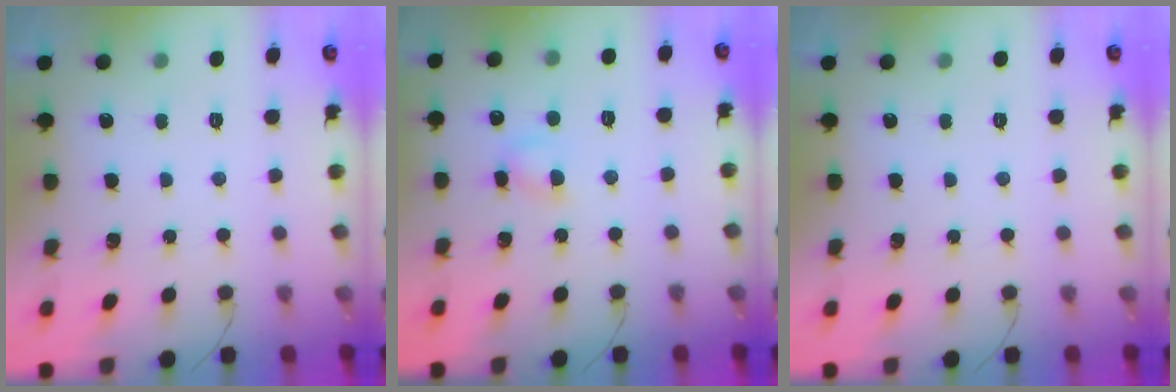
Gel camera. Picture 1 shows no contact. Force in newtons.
{"total": 3.6, "press": 3.4, "slide": 1.1}
{"total": 0.0}